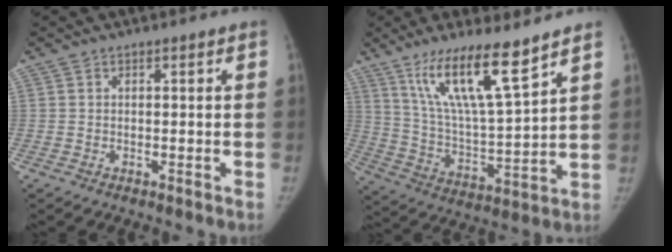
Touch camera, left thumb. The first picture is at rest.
{"total": 16.0, "force": [10.5, 2.5, 11.8], "torque": [-0.203, -0.064, 0.206]}